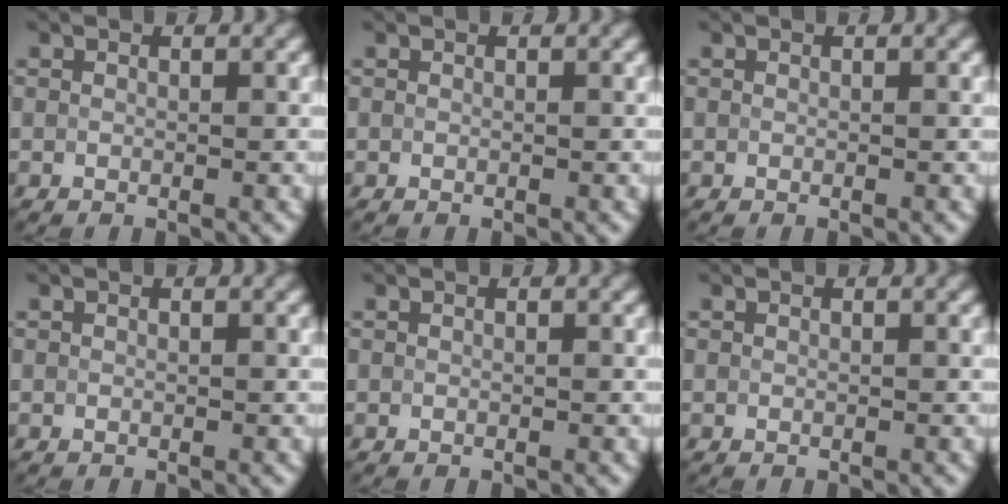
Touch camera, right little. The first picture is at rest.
{"total": 0.0}
{"total": 0.0}
{"total": 0.0}
{"total": 0.0}
{"total": 0.0}